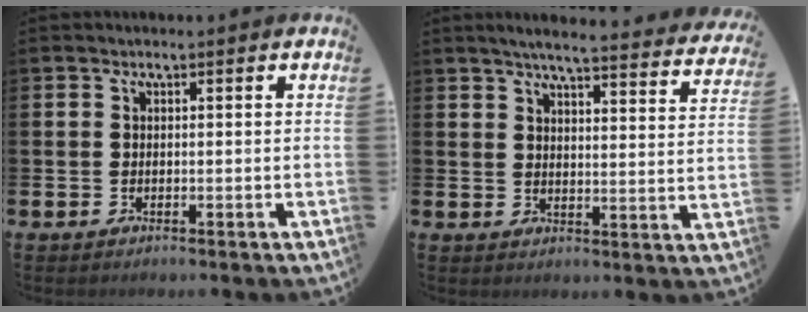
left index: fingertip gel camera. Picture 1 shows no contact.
{"total": 4.9, "force": [4.6, -0.1, 1.7], "torque": [-0.036, -0.035, 0.075]}